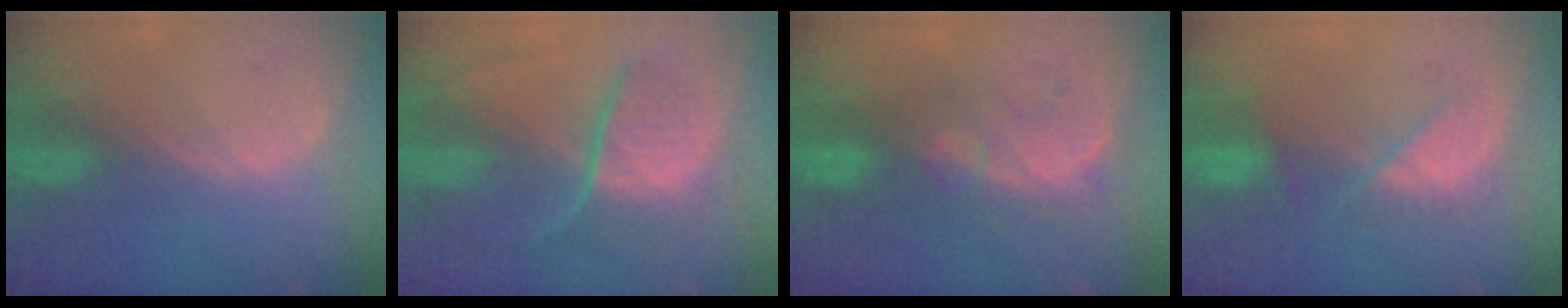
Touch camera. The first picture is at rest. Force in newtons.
{"total": 9.0, "press": 7.4, "slide": 5.1}
{"total": 8.2, "press": 7.6, "slide": 2.9}
{"total": 5.4, "press": 5.4, "slide": 0.5}